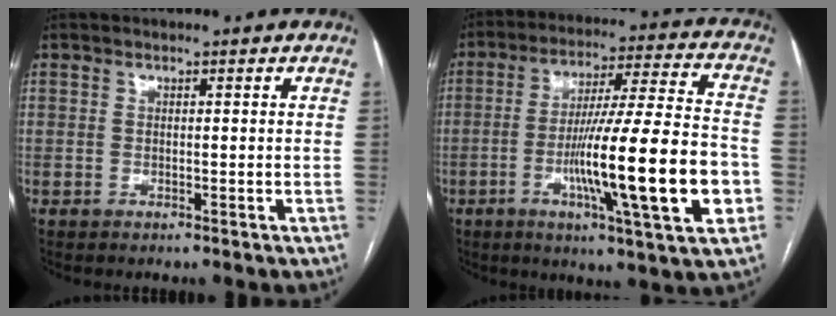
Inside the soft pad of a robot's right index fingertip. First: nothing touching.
{"total": 20.7, "force": [-5.2, 0.7, 20.0], "torque": [-0.305, -0.009, -0.082]}